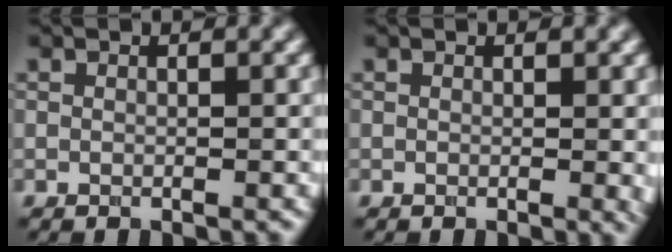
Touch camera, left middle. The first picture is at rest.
{"total": 1.1, "force": [0.1, 0.2, 1.1], "torque": [-0.012, -0.003, 0.001]}